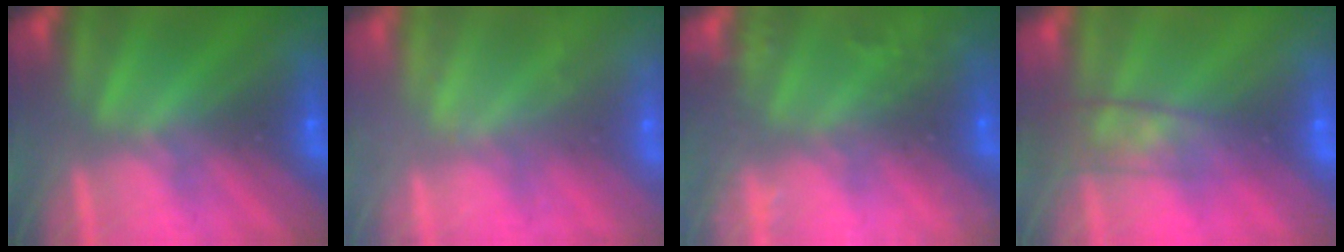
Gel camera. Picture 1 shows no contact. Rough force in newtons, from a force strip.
{"total": 2.3}
{"total": 9.2}
{"total": 5.7}